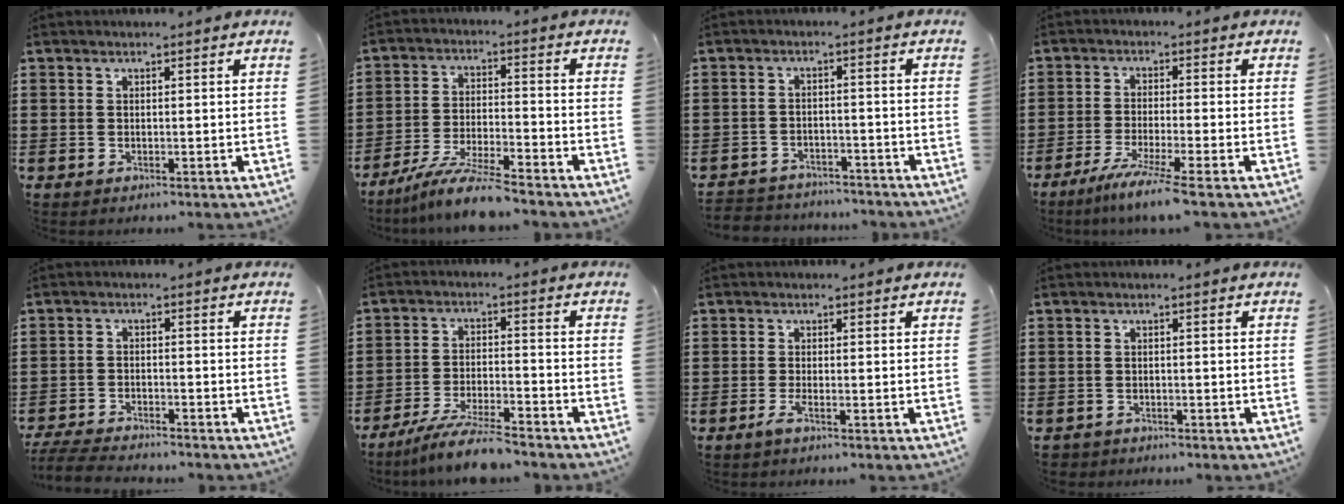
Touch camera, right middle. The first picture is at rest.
{"total": 8.4, "force": [-7.4, 0.2, 4.0], "torque": [-0.081, -0.002, -0.141]}
{"total": 3.2, "force": [-3.2, 0.6, -0.3], "torque": [-0.005, -0.002, -0.069]}
{"total": 5.0, "force": [-3.9, -0.6, 3.2], "torque": [-0.064, -0.020, -0.070]}
{"total": 4.6, "force": [-4.4, 0.5, 1.0], "torque": [-0.028, 0.000, -0.091]}
{"total": 7.5, "force": [-6.7, 0.4, 3.4], "torque": [-0.067, -0.001, -0.125]}
{"total": 1.6, "force": [-0.9, 0.0, 1.4], "torque": [-0.032, -0.005, -0.019]}
{"total": 1.3, "force": [-1.2, 0.4, -0.1], "torque": [-0.004, -0.002, -0.027]}